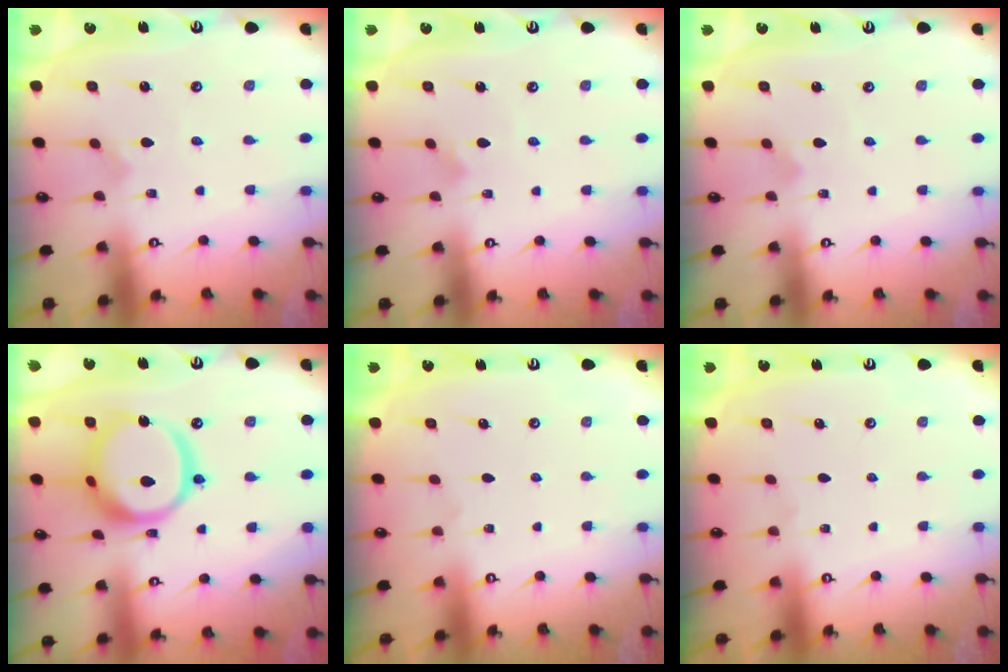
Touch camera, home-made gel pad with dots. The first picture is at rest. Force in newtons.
{"total": 2.0, "press": 2.0, "slide": 0.1}
{"total": 1.7, "press": 1.7, "slide": 0.1}
{"total": 18.3, "press": 18.2, "slide": 2.0}
{"total": 0.0}
{"total": 0.0}